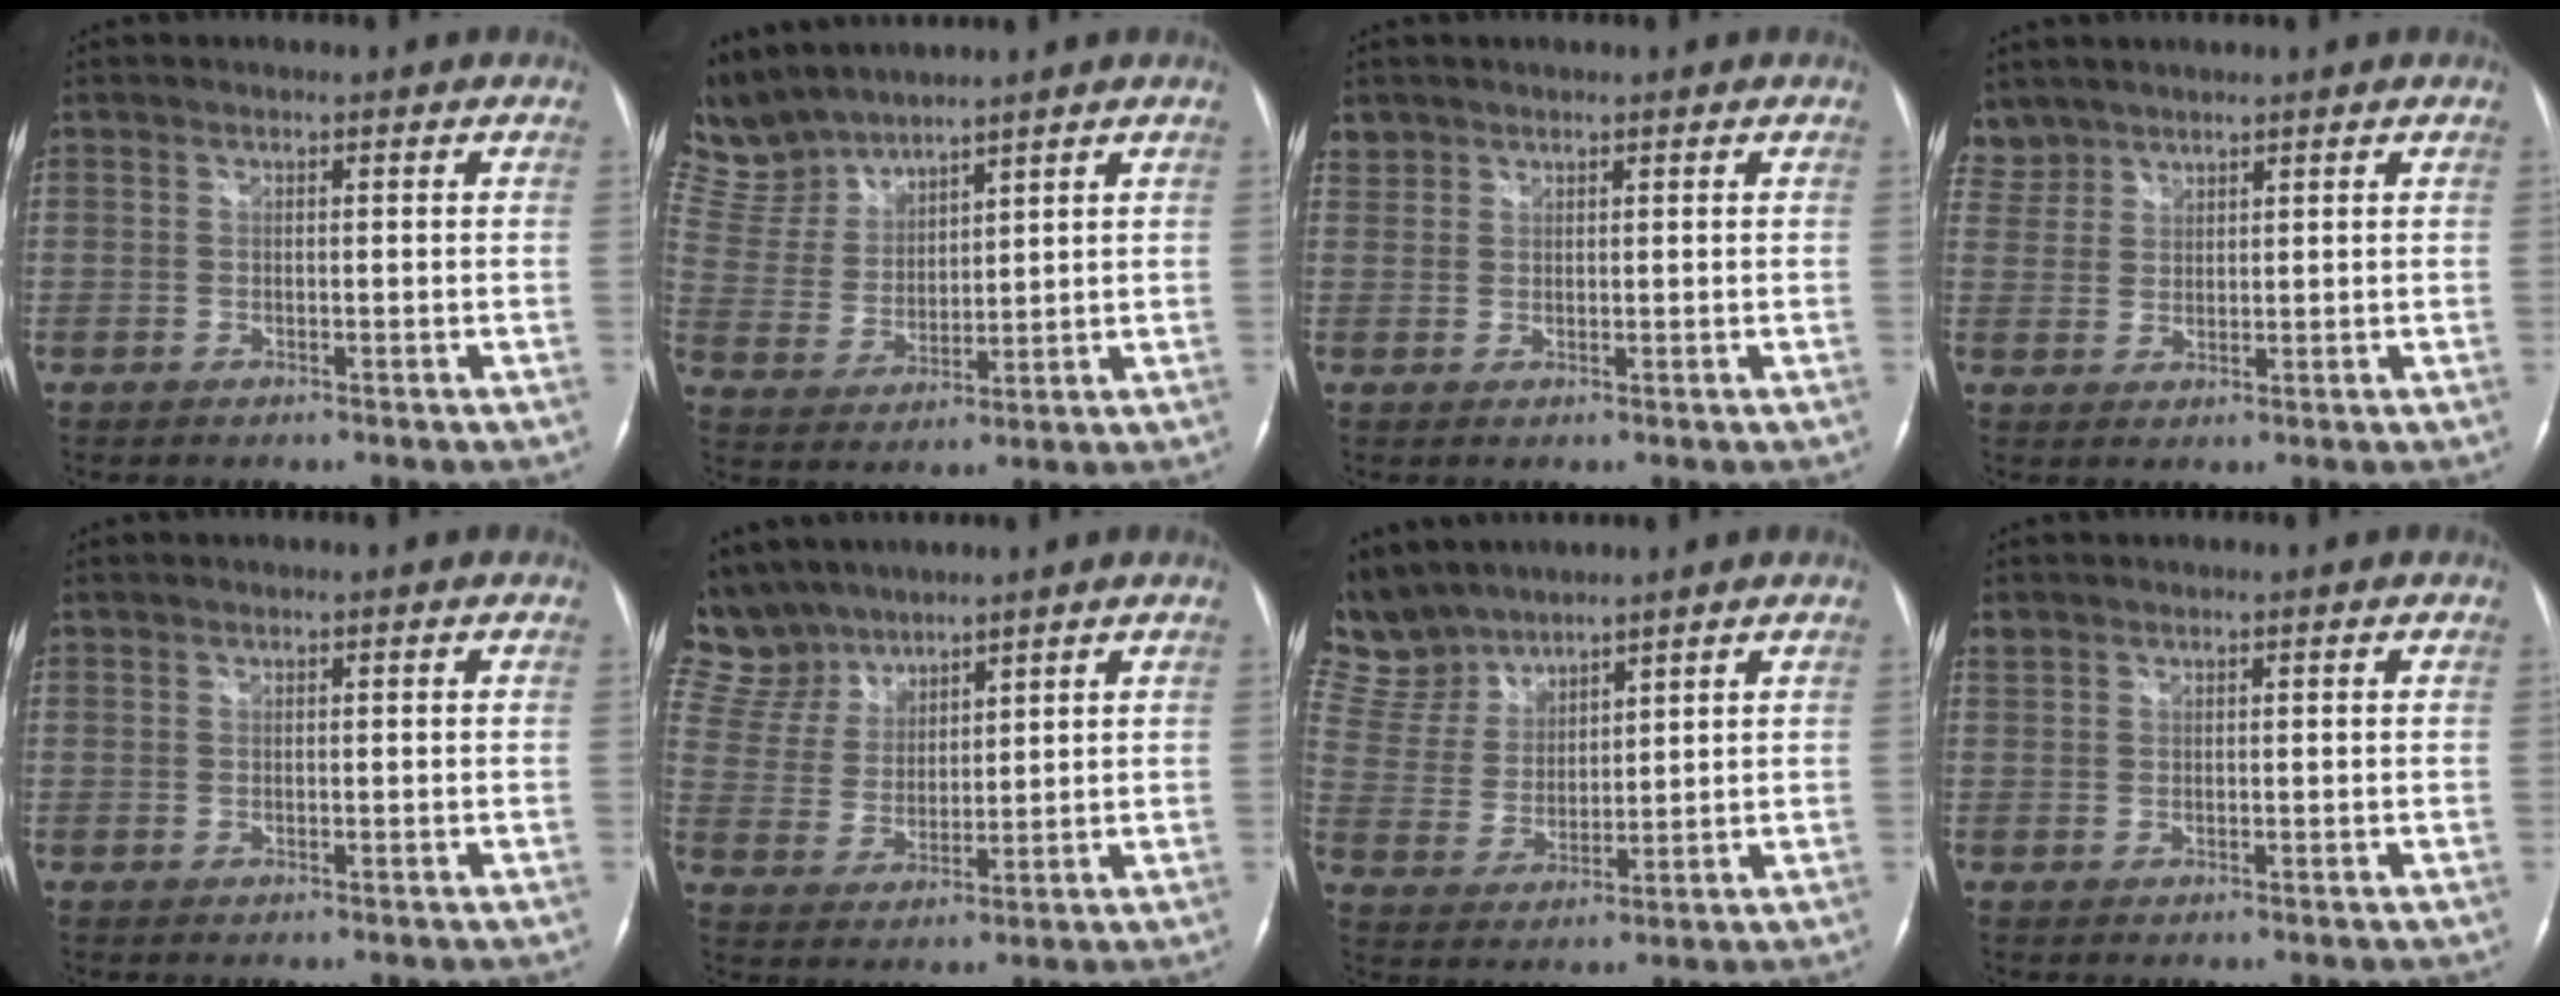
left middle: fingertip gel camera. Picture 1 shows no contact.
{"total": 9.1, "force": [8.9, 1.4, 0.8], "torque": [-0.041, 0.012, 0.201]}
{"total": 1.9, "force": [1.5, 1.1, -0.3], "torque": [0.011, 0.008, 0.026]}
{"total": 4.6, "force": [4.0, 2.2, -0.4], "torque": [0.012, 0.010, 0.087]}
{"total": 0.0}
{"total": 11.5, "force": [10.3, 4.9, 1.5], "torque": [-0.049, 0.018, 0.221]}
{"total": 10.7, "force": [10.0, 3.7, 1.5], "torque": [-0.051, 0.016, 0.217]}
{"total": 0.9, "force": [0.8, 0.4, 0.0], "torque": [-0.004, 0.011, 0.019]}